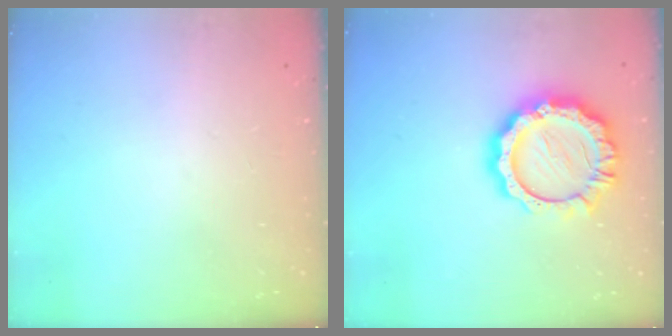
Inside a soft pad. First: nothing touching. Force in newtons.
{"total": 14.4, "press": 14.3, "slide": 1.2}